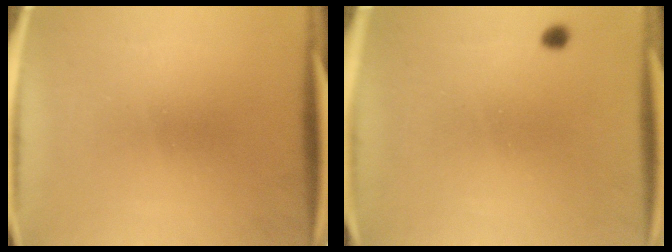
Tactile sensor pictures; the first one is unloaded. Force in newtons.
{"total": 0.9}